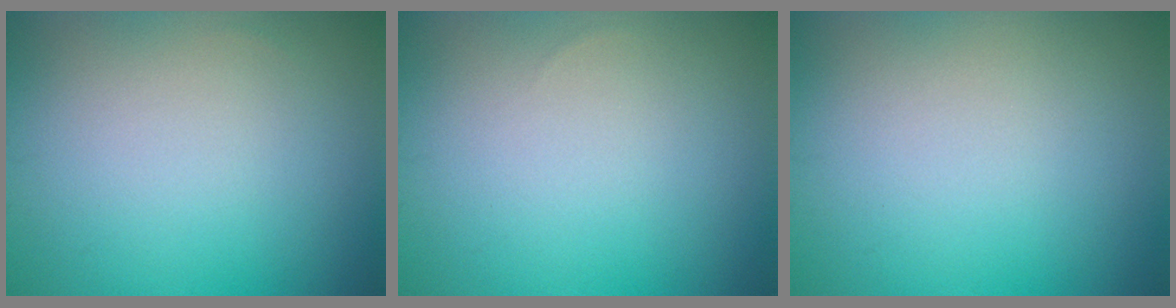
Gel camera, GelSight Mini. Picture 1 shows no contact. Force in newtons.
{"total": 0.0}
{"total": 0.0}